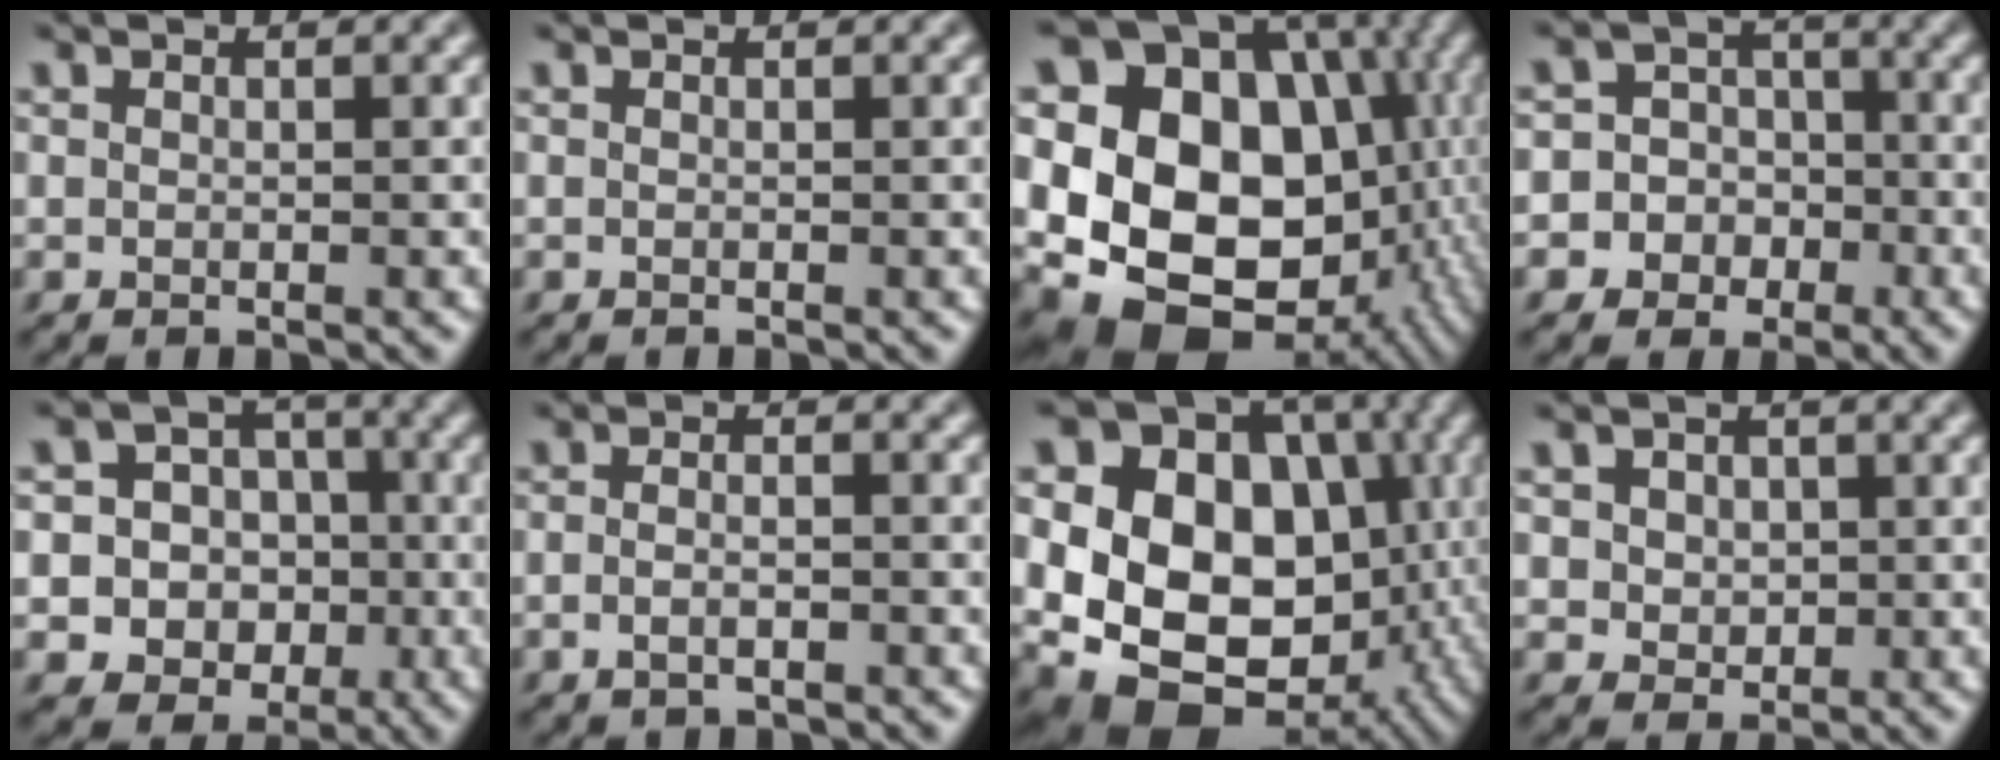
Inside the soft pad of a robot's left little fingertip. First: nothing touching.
{"total": 0.0}
{"total": 20.5, "force": [-1.8, 16.2, 12.5], "torque": [-0.220, -0.005, -0.013]}
{"total": 9.7, "force": [-3.8, 8.9, 1.1], "torque": [-0.042, 0.004, -0.082]}
{"total": 12.4, "force": [-3.9, 11.4, 3.2], "torque": [-0.076, 0.012, -0.071]}
{"total": 2.2, "force": [-1.1, 0.9, 1.6], "torque": [-0.020, 0.002, -0.024]}
{"total": 18.5, "force": [-1.6, 14.7, 11.0], "torque": [-0.169, -0.002, -0.022]}
{"total": 3.4, "force": [0.6, 2.9, 1.6], "torque": [-0.029, 0.009, 0.004]}